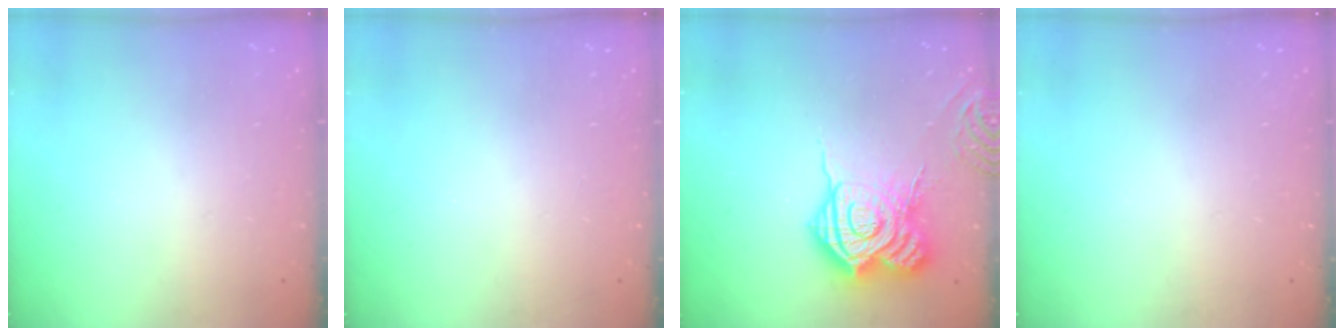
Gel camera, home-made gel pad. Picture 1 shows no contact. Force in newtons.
{"total": 0.0}
{"total": 18.9, "press": 18.8, "slide": 1.3}
{"total": 0.0}